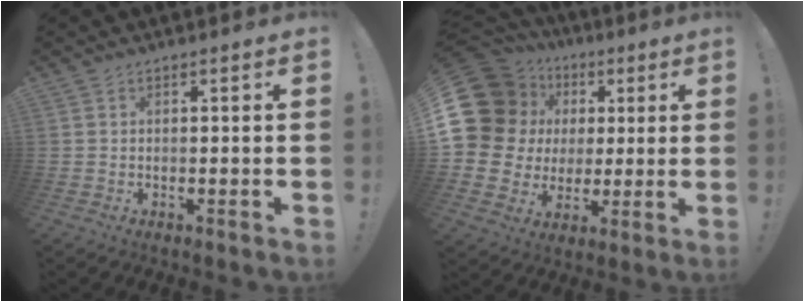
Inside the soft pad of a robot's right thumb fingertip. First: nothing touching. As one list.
[{"total": 19.6, "force": [5.0, 16.4, 9.5], "torque": [-0.173, -0.019, 0.125]}]